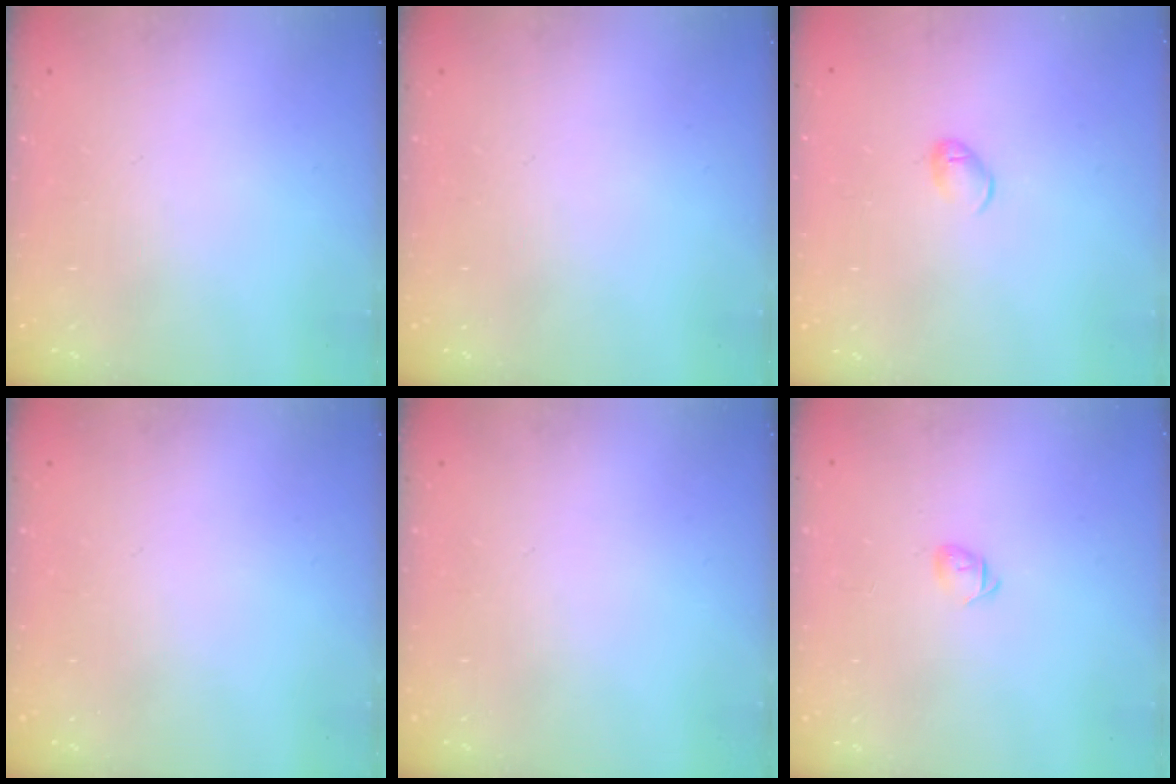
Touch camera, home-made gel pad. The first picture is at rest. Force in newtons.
{"total": 0.0}
{"total": 7.0, "press": 6.9, "slide": 0.9}
{"total": 0.0}
{"total": 0.0}
{"total": 3.7, "press": 3.6, "slide": 0.9}